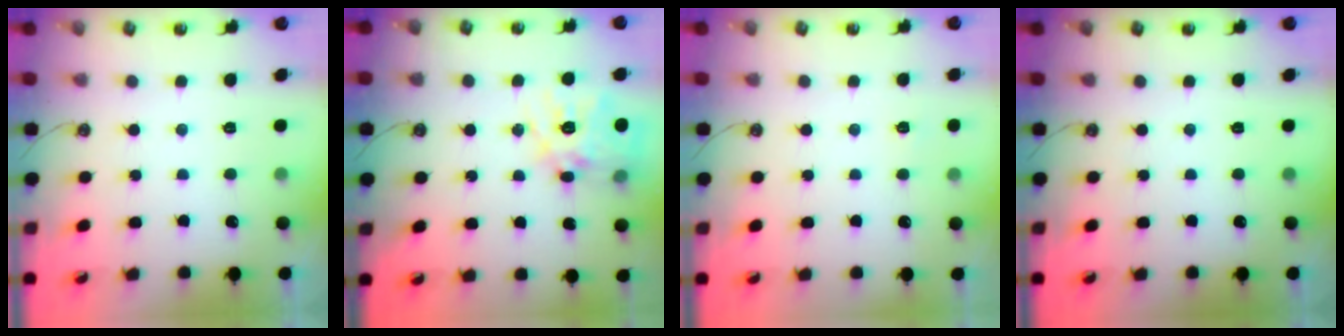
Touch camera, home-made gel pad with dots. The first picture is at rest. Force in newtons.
{"total": 16.3, "press": 16.3, "slide": 1.6}
{"total": 3.5, "press": 3.5, "slide": 0.4}
{"total": 0.0}